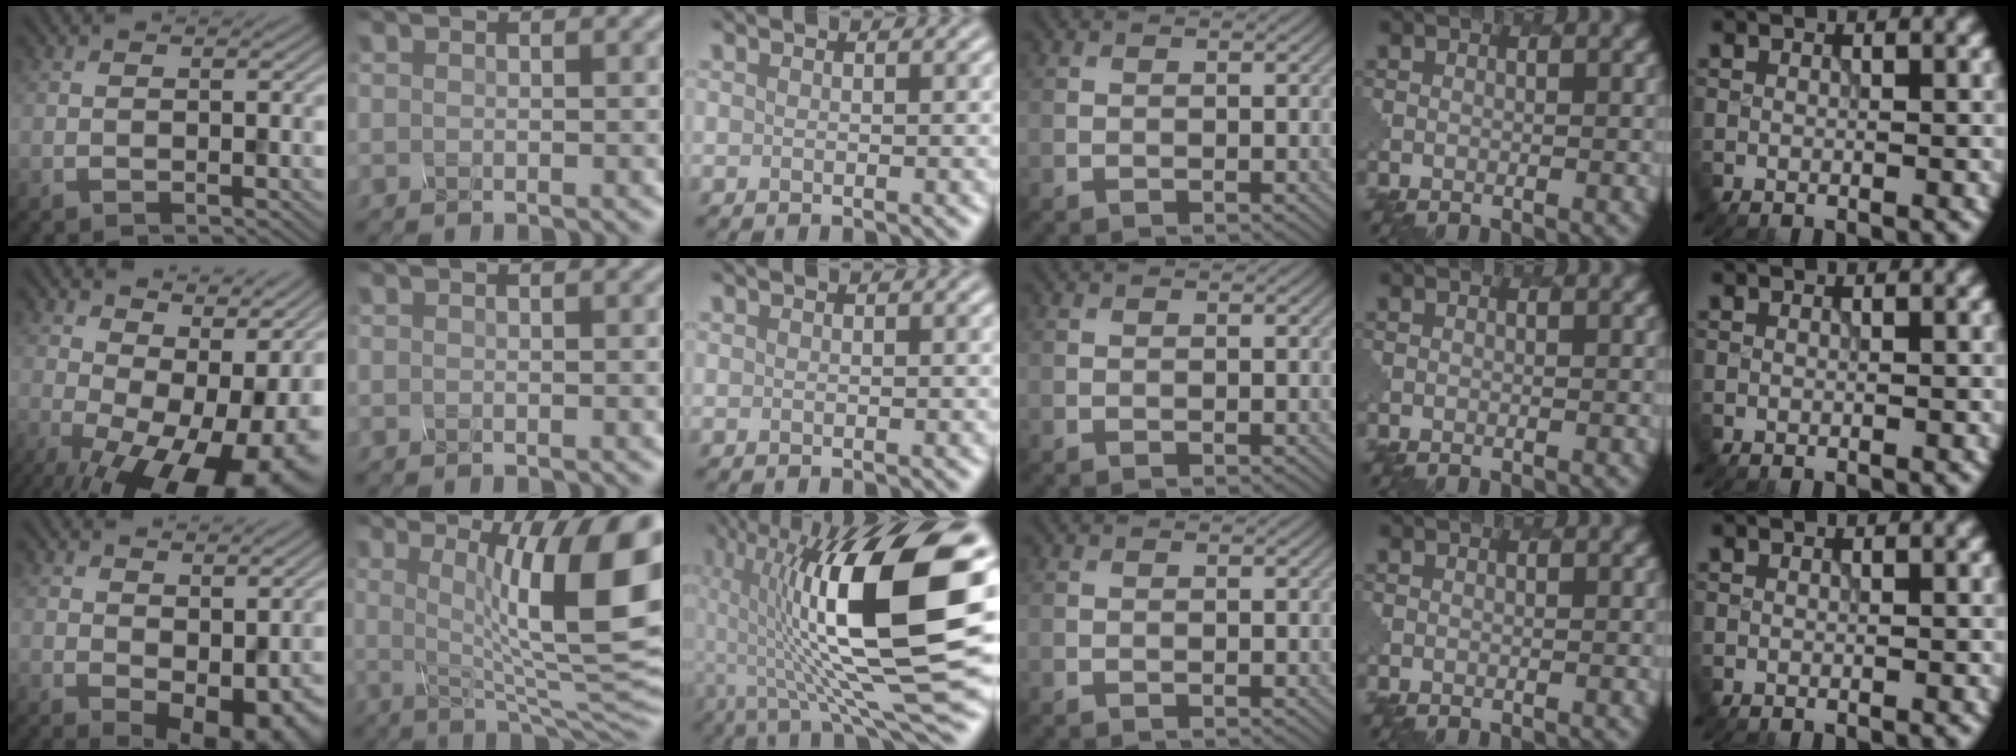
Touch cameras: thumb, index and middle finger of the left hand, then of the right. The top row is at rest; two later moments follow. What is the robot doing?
{"motion": "pour", "object": "mug"}